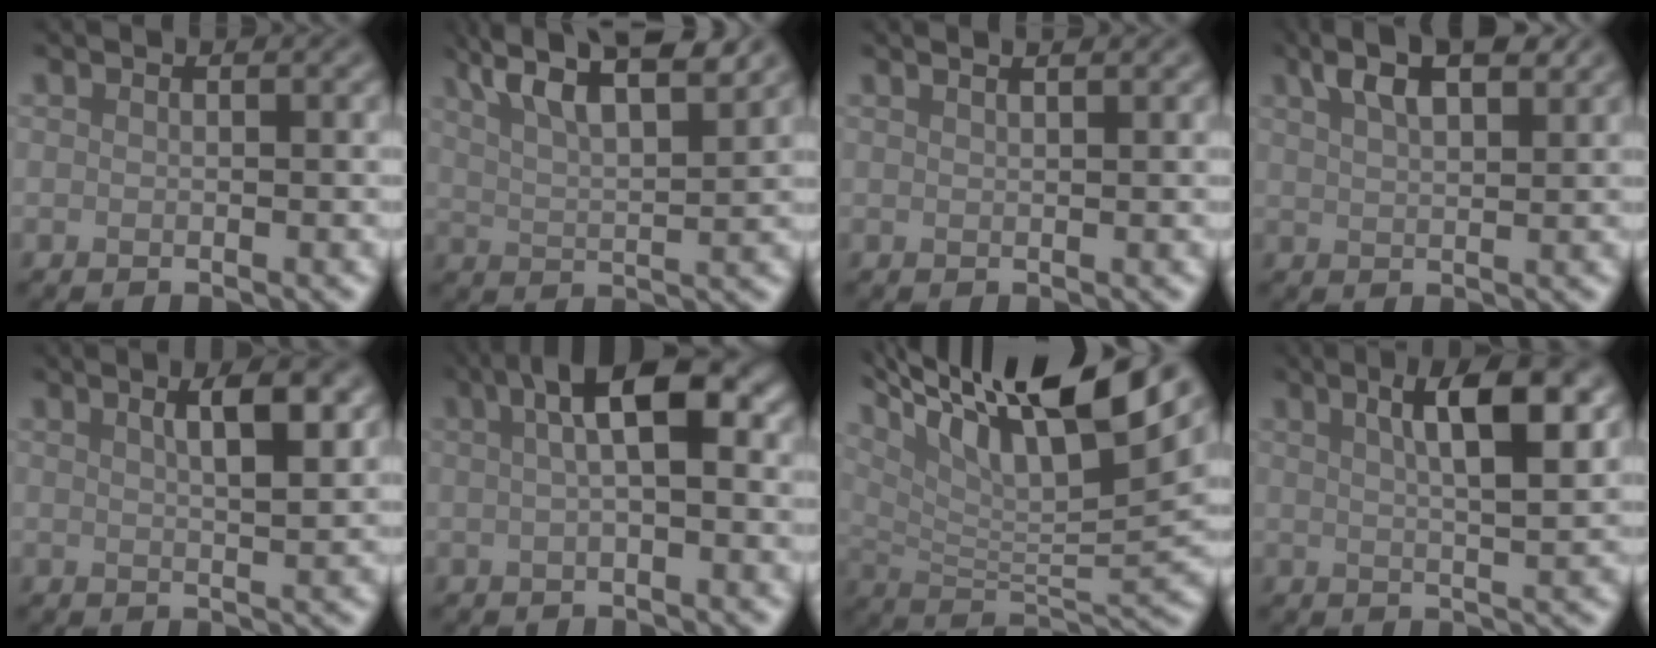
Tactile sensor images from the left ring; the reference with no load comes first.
{"total": 8.6, "force": [5.9, 2.4, 5.8], "torque": [-0.096, 0.023, 0.077]}
{"total": 2.8, "force": [1.9, 1.3, 1.6], "torque": [0.000, 0.013, -0.008]}
{"total": 5.8, "force": [3.6, 2.1, 4.0], "torque": [-0.071, 0.019, 0.055]}
{"total": 3.6, "force": [1.3, 1.0, 3.2], "torque": [-0.041, 0.008, 0.019]}
{"total": 5.0, "force": [1.3, 1.3, 4.6], "torque": [-0.070, 0.018, 0.013]}
{"total": 14.4, "force": [8.8, 3.2, 10.8], "torque": [-0.181, 0.008, 0.160]}
{"total": 6.2, "force": [2.1, 1.7, 5.6], "torque": [-0.073, 0.010, 0.029]}